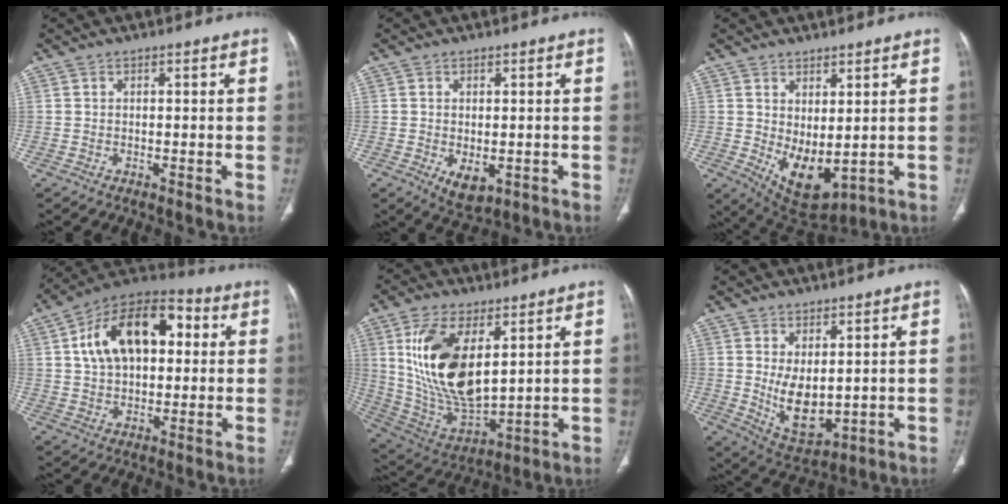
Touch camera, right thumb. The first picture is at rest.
{"total": 4.9, "force": [-1.2, 2.9, 3.8], "torque": [-0.057, -0.009, -0.004]}
{"total": 9.1, "force": [0.2, 4.9, 7.7], "torque": [-0.112, -0.020, 0.032]}
{"total": 18.7, "force": [4.1, 11.2, 14.4], "torque": [-0.208, 0.023, 0.059]}
{"total": 19.6, "force": [5.9, 9.7, 15.9], "torque": [-0.291, -0.027, 0.129]}
{"total": 9.2, "force": [0.8, 5.1, 7.6], "torque": [-0.109, -0.022, 0.041]}